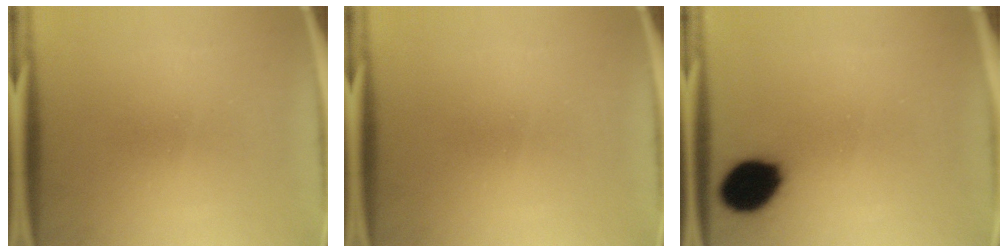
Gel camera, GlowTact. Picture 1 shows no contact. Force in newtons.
{"total": 0.0}
{"total": 11.8}